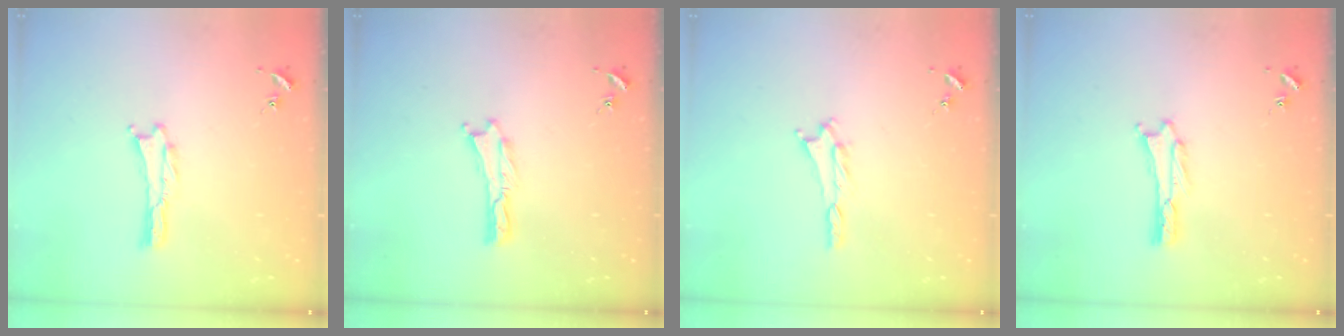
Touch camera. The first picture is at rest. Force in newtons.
{"total": 0.0}
{"total": 1.2, "press": 1.2, "slide": 0.2}
{"total": 1.6, "press": 1.6, "slide": 0.2}